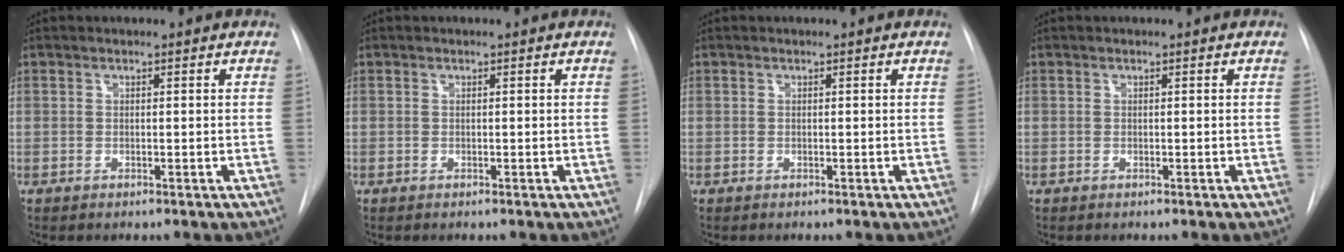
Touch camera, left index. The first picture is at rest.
{"total": 0.0}
{"total": 0.0}
{"total": 0.0}